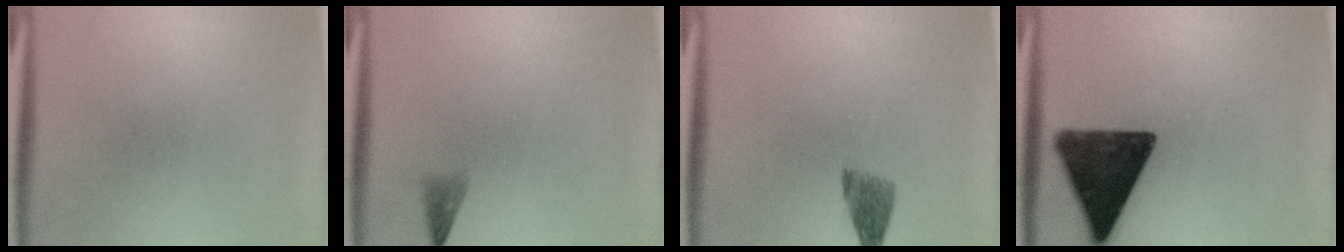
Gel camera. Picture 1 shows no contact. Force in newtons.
{"total": 1.2}
{"total": 3.3}
{"total": 14.6}